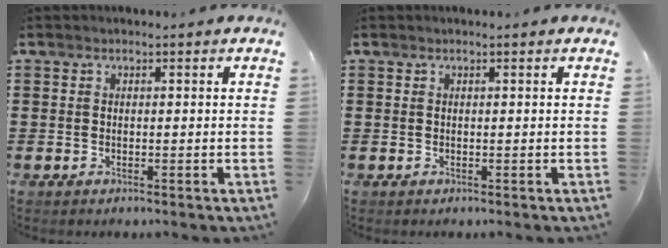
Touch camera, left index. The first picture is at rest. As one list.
[{"total": 0.0}]